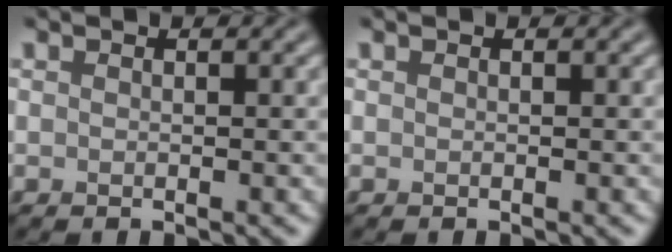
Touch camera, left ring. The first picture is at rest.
{"total": 0.0}